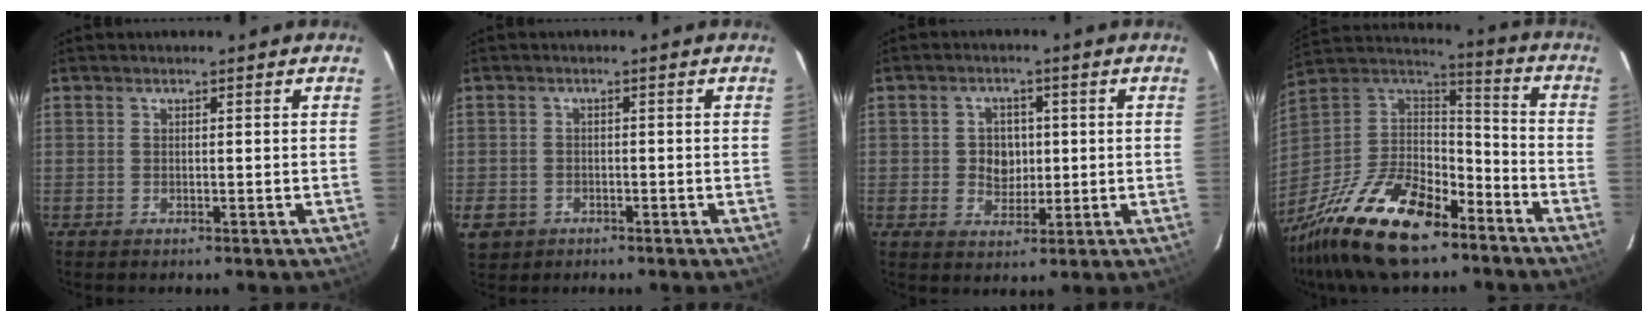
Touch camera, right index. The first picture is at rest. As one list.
[{"total": 5.0, "force": [-1.9, 4.4, 1.6], "torque": [-0.050, 0.002, -0.027]}, {"total": 4.9, "force": [0.0, 4.3, 2.2], "torque": [-0.041, 0.010, 0.006]}, {"total": 27.0, "force": [-18.0, 12.0, 16.1], "torque": [-0.342, -0.016, -0.306]}]